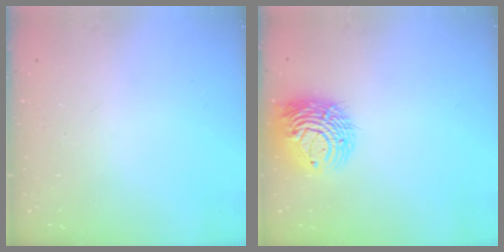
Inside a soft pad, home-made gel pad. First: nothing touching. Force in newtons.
{"total": 13.5, "press": 13.4, "slide": 1.7}